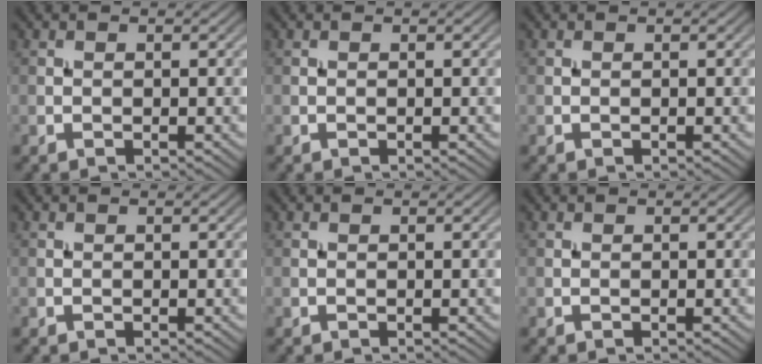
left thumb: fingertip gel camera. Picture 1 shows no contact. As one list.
[{"total": 0.0}, {"total": 0.0}, {"total": 0.0}, {"total": 0.0}, {"total": 0.0}]